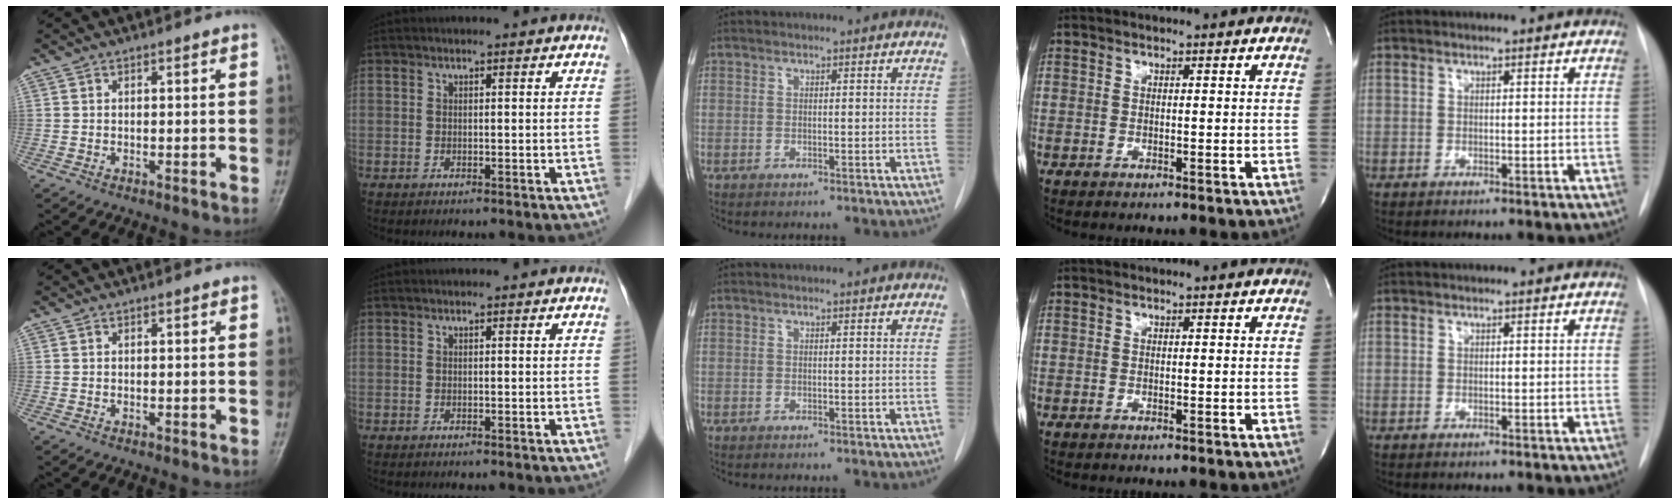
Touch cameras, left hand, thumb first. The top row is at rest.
{}